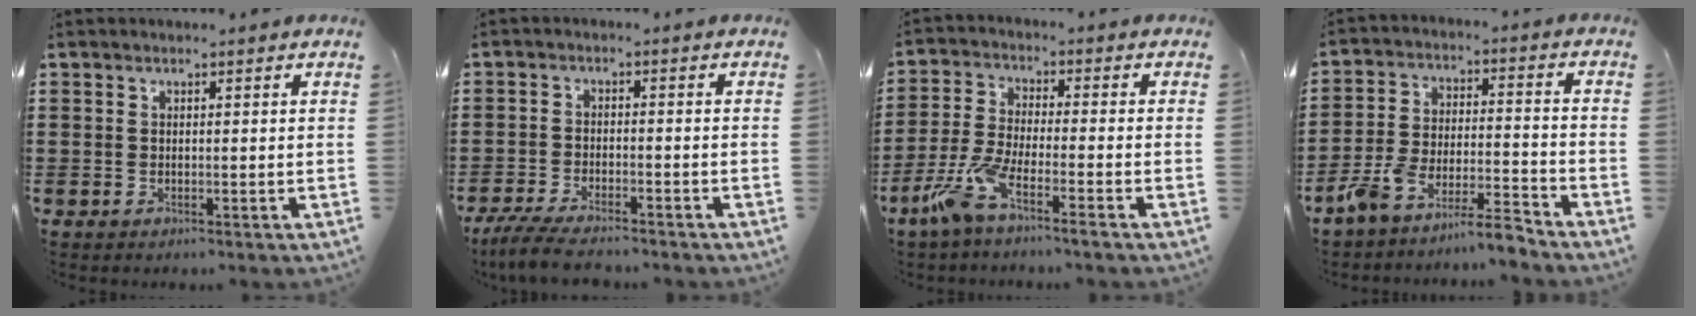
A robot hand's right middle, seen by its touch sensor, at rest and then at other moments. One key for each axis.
{"total": 4.9, "fx": -4.4, "fy": 0.5, "fz": 2.1, "tx": -0.053, "ty": -0.011, "tz": -0.089}
{"total": 6.7, "fx": -4.8, "fy": 0.6, "fz": 4.6, "tx": -0.121, "ty": -0.017, "tz": -0.099}
{"total": 7.6, "fx": -7.2, "fy": 0.1, "fz": 2.5, "tx": -0.054, "ty": 0.003, "tz": -0.143}